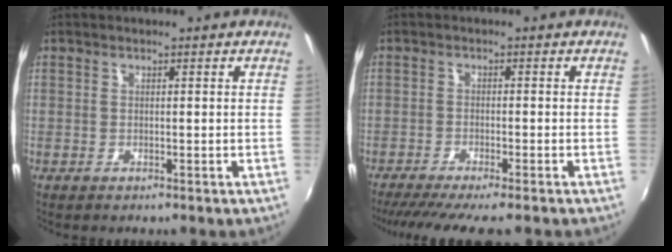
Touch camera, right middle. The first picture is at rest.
{"total": 7.9, "force": [-6.6, -0.1, 4.2], "torque": [-0.092, -0.025, -0.106]}